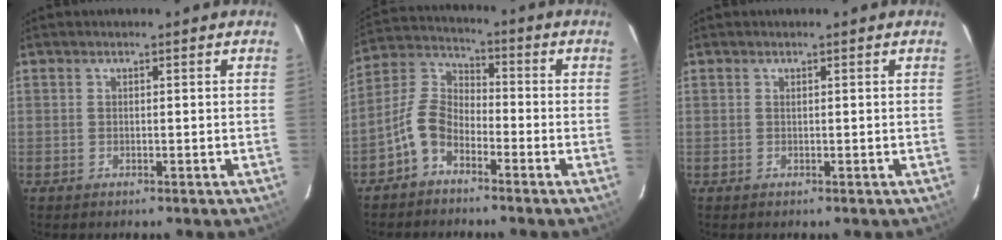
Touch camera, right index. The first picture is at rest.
{"total": 7.5, "force": [-4.7, 4.2, 4.0], "torque": [-0.091, 0.020, -0.101]}
{"total": 0.0}